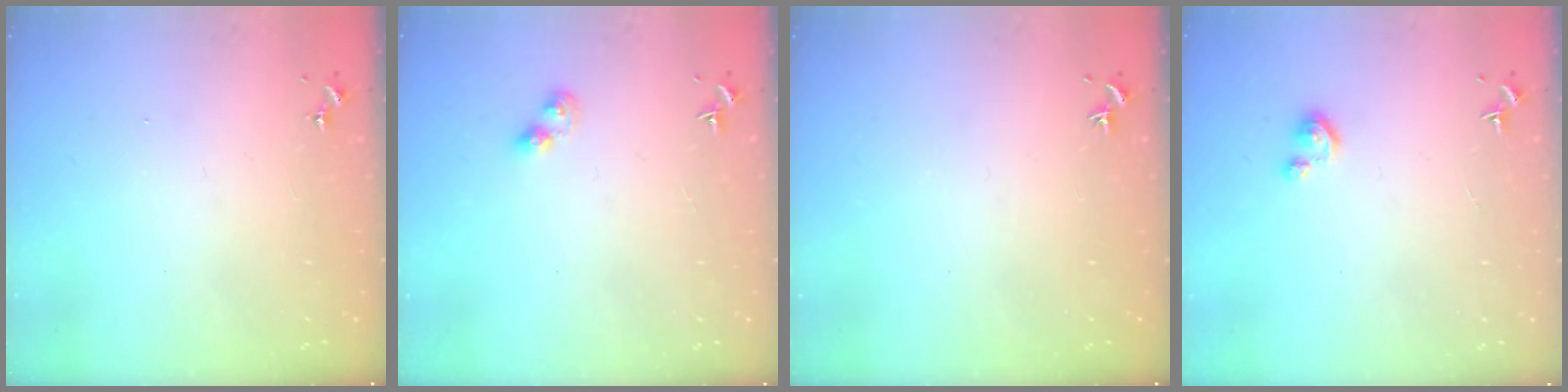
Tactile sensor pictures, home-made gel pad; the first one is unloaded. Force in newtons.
{"total": 3.2, "press": 3.2, "slide": 0.3}
{"total": 0.0}
{"total": 2.8, "press": 2.8, "slide": 0.3}